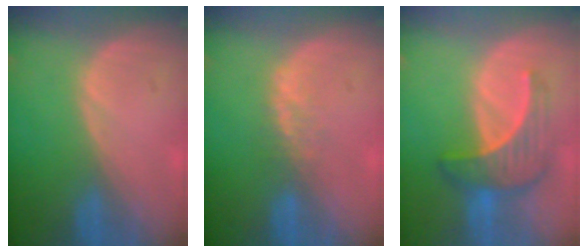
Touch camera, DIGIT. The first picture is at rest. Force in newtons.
{"total": 1.9, "press": 1.8, "slide": 0.5}
{"total": 7.1, "press": 6.6, "slide": 2.6}